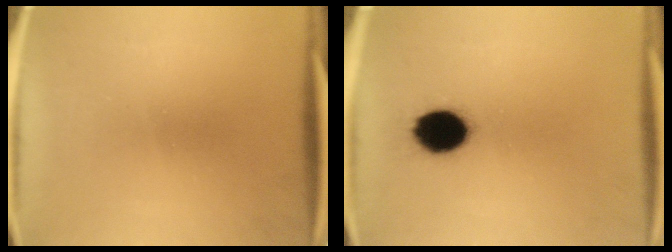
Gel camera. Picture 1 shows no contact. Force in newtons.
{"total": 10.8}